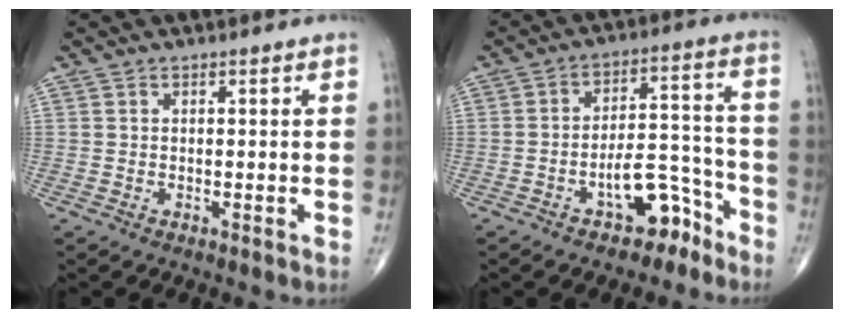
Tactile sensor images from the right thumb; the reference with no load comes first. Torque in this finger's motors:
{"motor_torque": [2.96, 2.05, 1.00, -0.68, 0.28]}